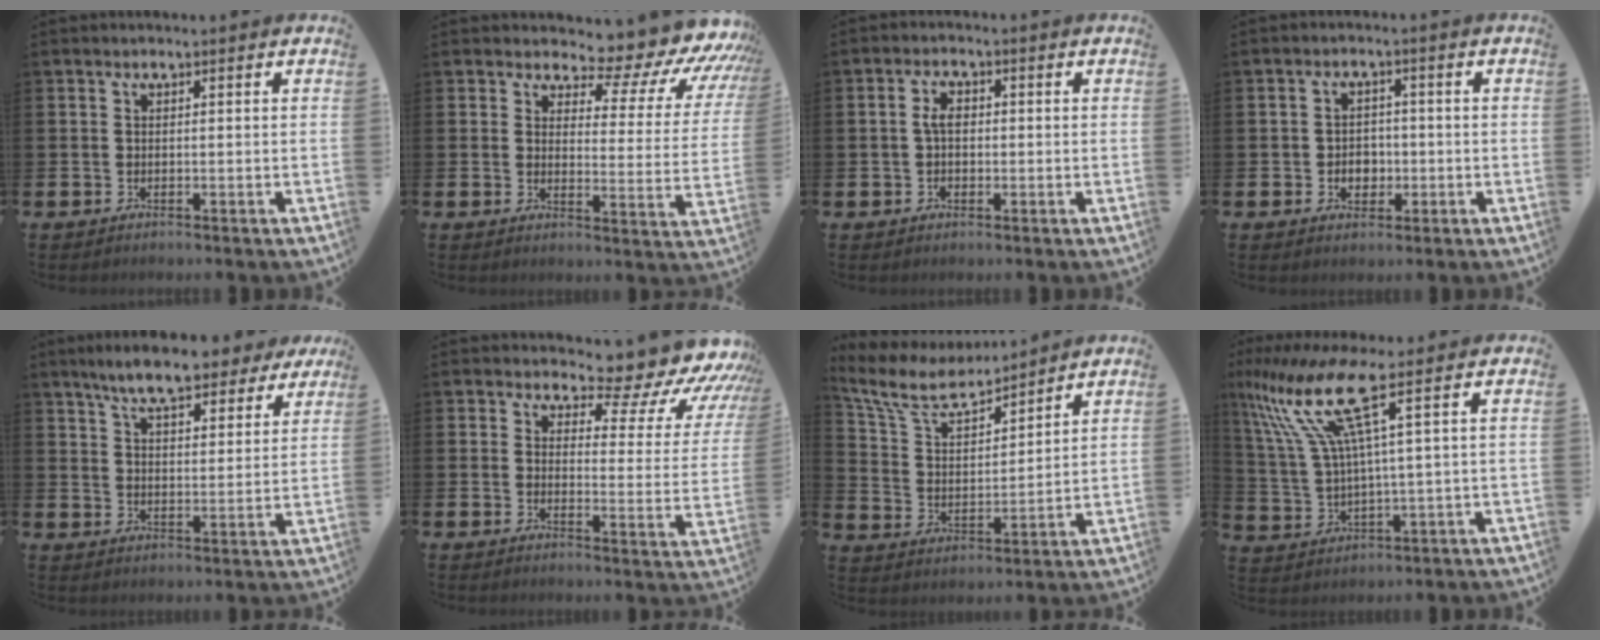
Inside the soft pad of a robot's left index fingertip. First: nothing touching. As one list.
[{"total": 6.1, "force": [5.1, 2.7, 1.9], "torque": [-0.026, -0.062, 0.075]}, {"total": 2.8, "force": [0.1, 1.8, 2.1], "torque": [-0.038, 0.005, 0.000]}, {"total": 2.8, "force": [-0.6, 2.4, 1.3], "torque": [-0.022, 0.003, -0.018]}, {"total": 8.8, "force": [7.8, 1.7, 3.5], "torque": [-0.080, -0.033, 0.139]}, {"total": 7.0, "force": [5.9, 2.8, 2.5], "torque": [-0.028, -0.069, 0.090]}, {"total": 8.0, "force": [7.1, 2.4, 2.8], "torque": [-0.096, -0.043, 0.126]}, {"total": 12.3, "force": [6.3, 2.5, 10.2], "torque": [-0.238, -0.022, 0.100]}]